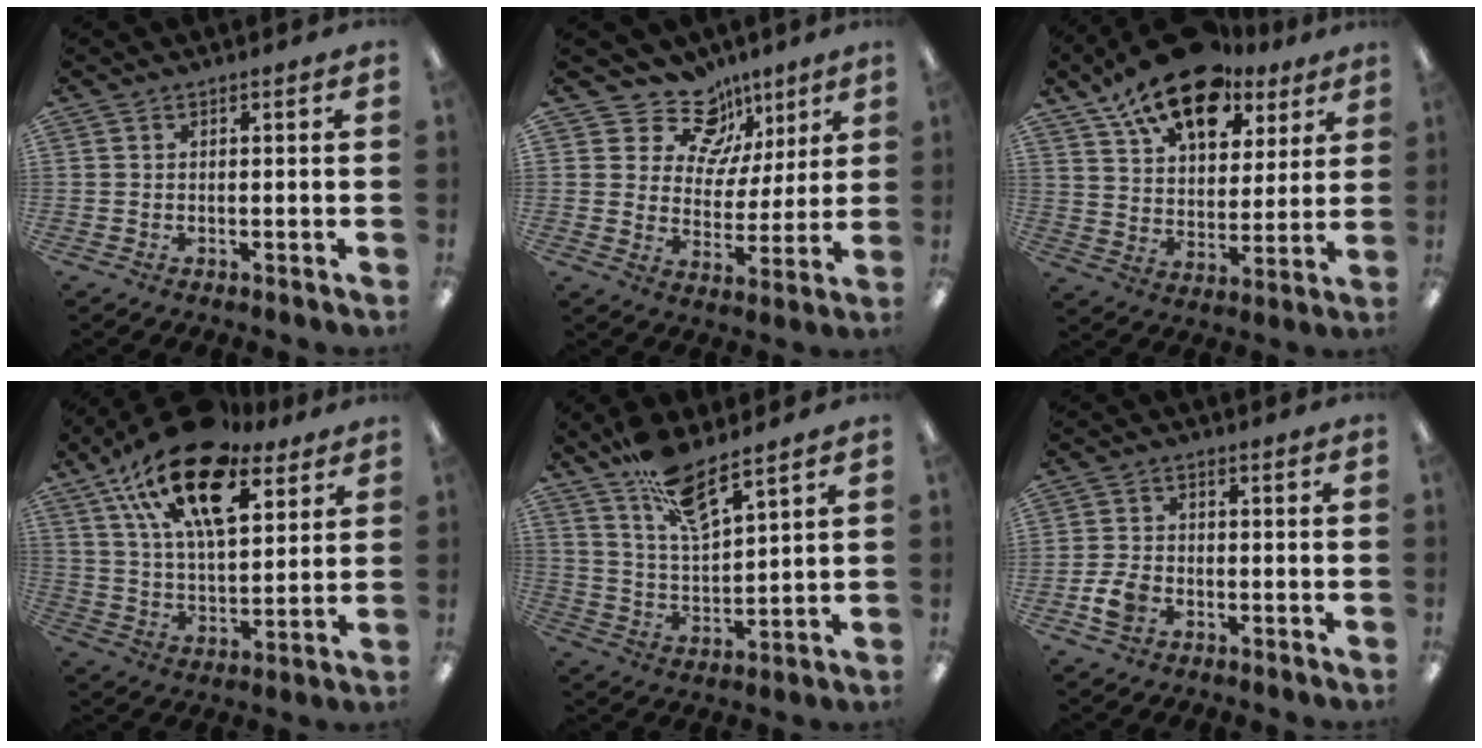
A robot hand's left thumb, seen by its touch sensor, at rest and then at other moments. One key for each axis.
{"total": 13.7, "fx": 9.0, "fy": 9.4, "fz": 4.3, "tx": -0.068, "ty": -0.059, "tz": 0.169}
{"total": 18.3, "fx": 12.6, "fy": 9.4, "fz": 9.3, "tx": -0.158, "ty": -0.069, "tz": 0.221}
{"total": 22.0, "fx": 13.2, "fy": 10.1, "fz": 14.4, "tx": -0.257, "ty": -0.060, "tz": 0.231}
{"total": 11.8, "fx": 9.3, "fy": 3.2, "fz": 6.5, "tx": -0.119, "ty": -0.053, "tz": 0.167}
{"total": 5.0, "fx": -2.3, "fy": 3.4, "fz": 2.9, "tx": -0.062, "ty": 0.007, "tz": -0.043}